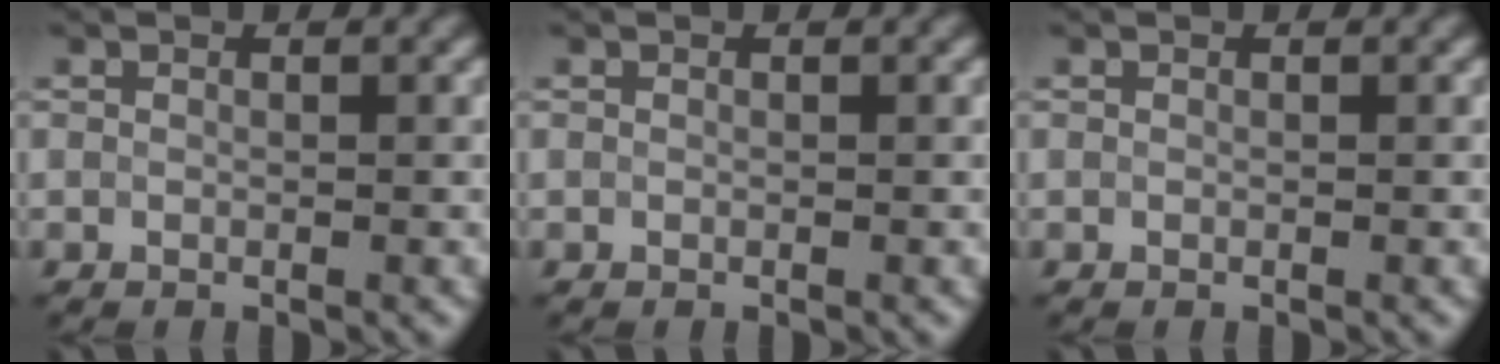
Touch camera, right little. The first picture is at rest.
{"total": 0.0}
{"total": 0.0}